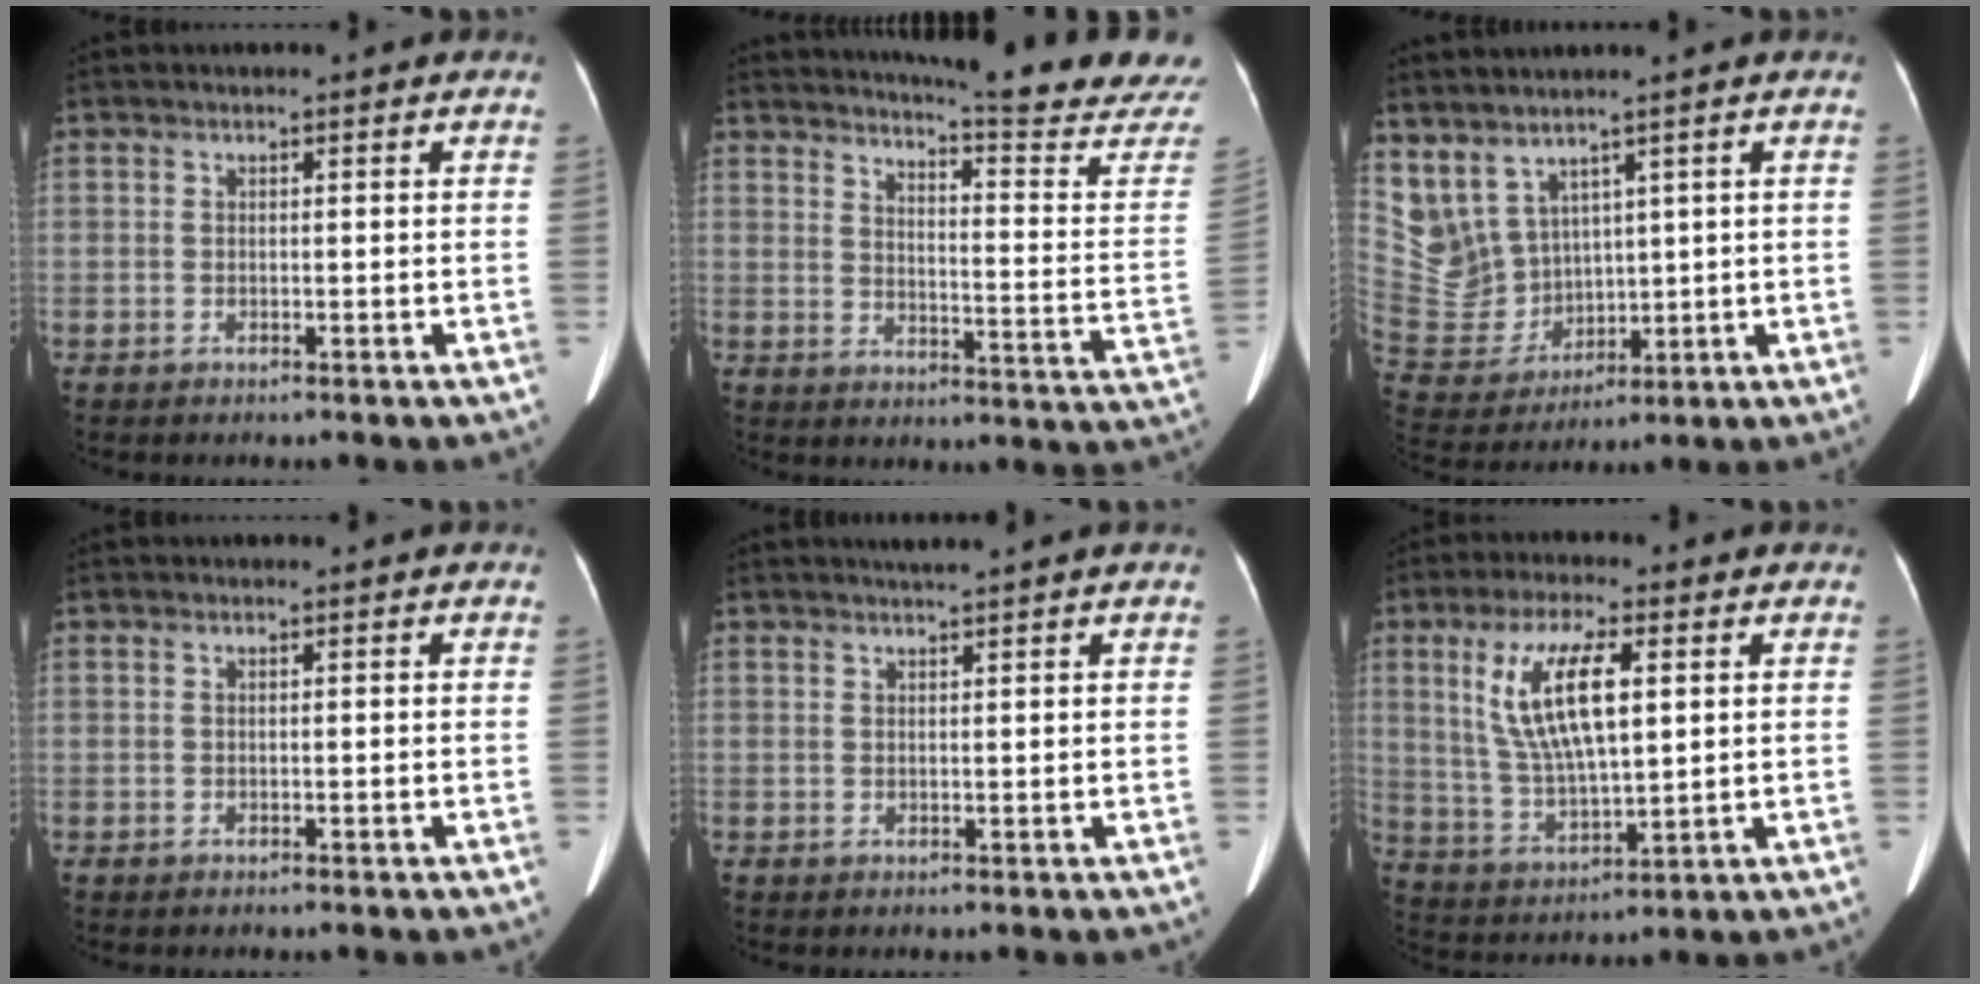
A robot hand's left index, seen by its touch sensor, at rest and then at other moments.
{"total": 20.1, "force": [18.6, -1.1, 7.5], "torque": [-0.117, -0.120, 0.217]}
{"total": 10.3, "force": [7.1, 7.0, 2.8], "torque": [-0.091, 0.012, 0.177]}
{"total": 0.0}
{"total": 2.1, "force": [1.8, -0.7, 0.9], "torque": [-0.009, 0.004, 0.033]}
{"total": 11.5, "force": [3.3, 3.1, 10.6], "torque": [-0.221, 0.000, 0.068]}